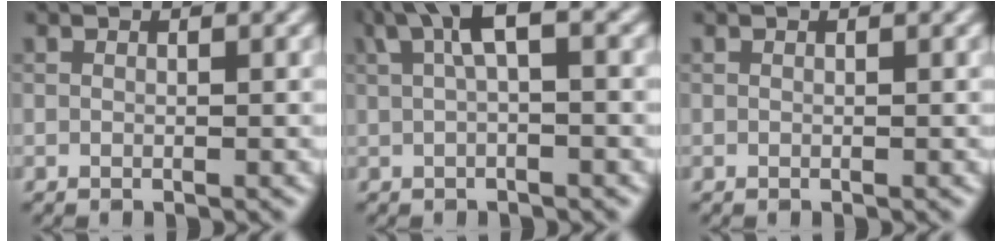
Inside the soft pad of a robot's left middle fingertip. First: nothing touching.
{"total": 3.9, "force": [1.4, 1.0, 3.5], "torque": [-0.069, 0.014, 0.021]}
{"total": 0.0}